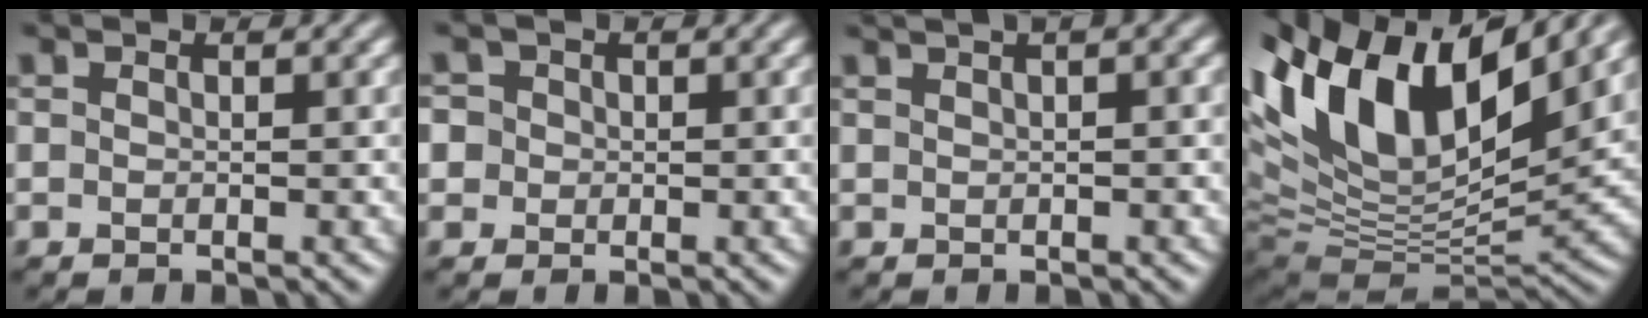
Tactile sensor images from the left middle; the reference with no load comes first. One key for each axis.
{"total": 4.3, "fx": 0.6, "fy": 4.1, "fz": 1.3, "tx": -0.032, "ty": 0.029, "tz": -0.011}
{"total": 4.6, "fx": 2.5, "fy": 1.9, "fz": 3.4, "tx": -0.045, "ty": 0.025, "tz": 0.032}
{"total": 13.7, "fx": 5.7, "fy": 6.0, "fz": 11.0, "tx": -0.211, "ty": 0.016, "tz": 0.097}